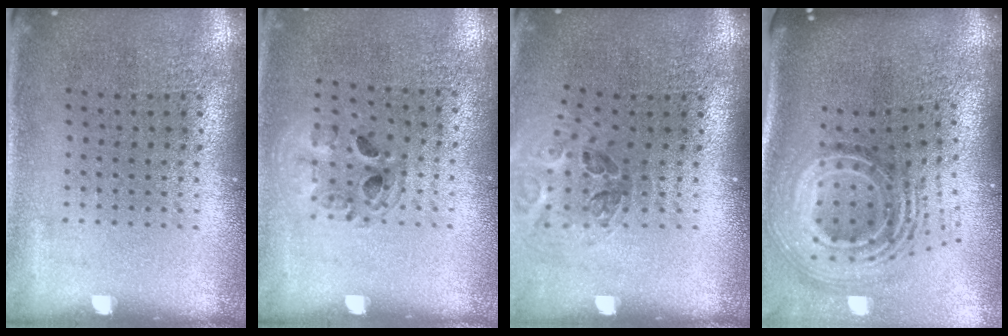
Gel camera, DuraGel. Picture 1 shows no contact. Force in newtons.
{"total": 1.0, "press": 1.0, "slide": 0.1}
{"total": 1.2, "press": 1.1, "slide": 0.4}
{"total": 2.8, "press": 1.8, "slide": 2.1}